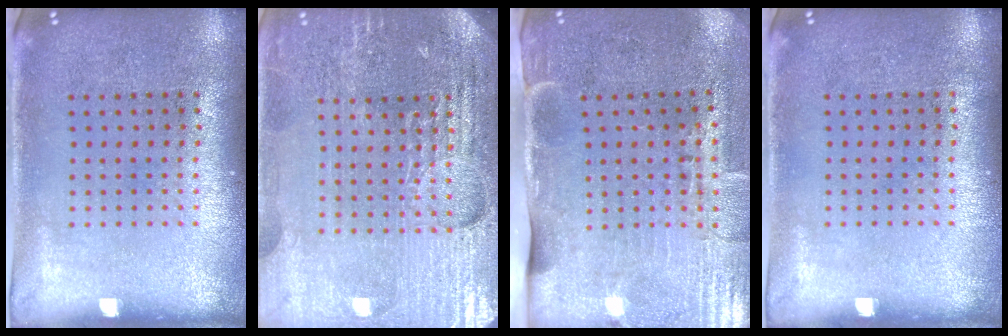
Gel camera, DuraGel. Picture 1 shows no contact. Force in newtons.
{"total": 4.9, "press": 4.6, "slide": 1.8}
{"total": 4.5, "press": 3.7, "slide": 2.6}
{"total": 0.0}